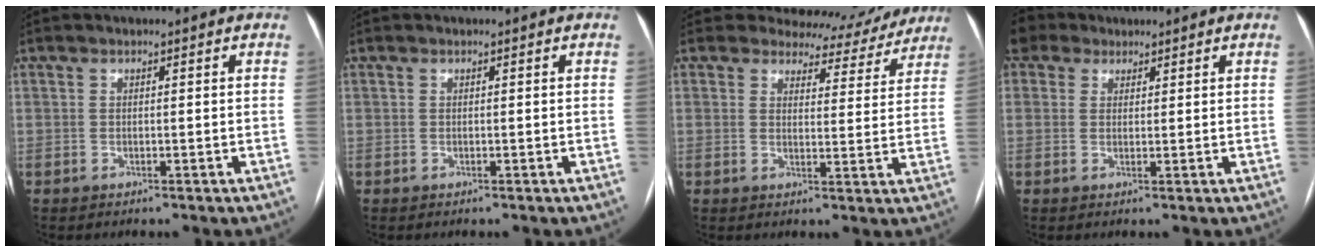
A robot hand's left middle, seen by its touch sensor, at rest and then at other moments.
{"total": 0.0}
{"total": 10.4, "force": [9.7, 3.8, 0.1], "torque": [0.025, -0.014, 0.095]}
{"total": 2.7, "force": [2.4, 1.1, -0.8], "torque": [0.008, 0.016, 0.044]}